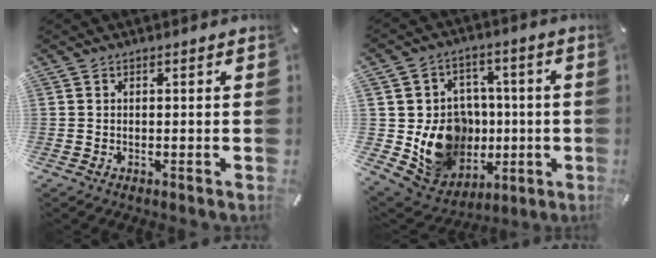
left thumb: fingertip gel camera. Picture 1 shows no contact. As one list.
[{"total": 15.8, "force": [-1.7, 14.7, 5.7], "torque": [-0.090, 0.002, 0.003]}]